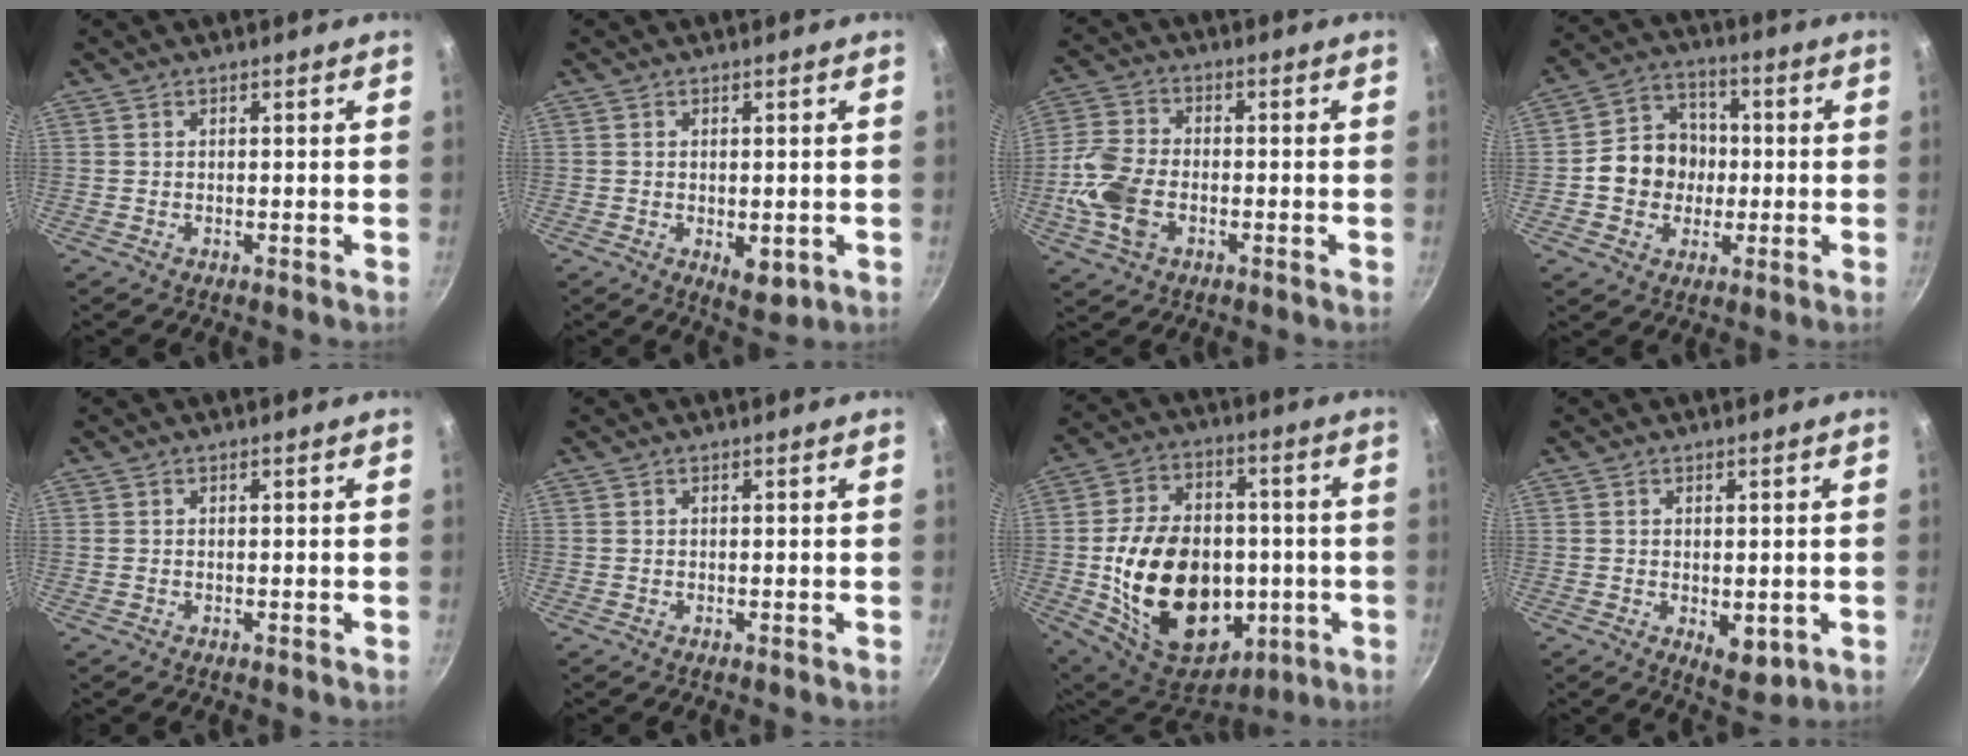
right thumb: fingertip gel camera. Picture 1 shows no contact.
{"total": 4.5, "force": [-0.9, 2.4, 3.6], "torque": [-0.051, -0.013, -0.006]}
{"total": 10.3, "force": [-2.7, 6.7, 7.4], "torque": [-0.150, 0.017, -0.065]}
{"total": 11.3, "force": [-0.8, 10.0, 5.2], "torque": [-0.051, 0.022, -0.028]}
{"total": 0.0}
{"total": 0.0}
{"total": 27.1, "force": [-3.4, 19.0, 19.1], "torque": [-0.304, 0.023, -0.034]}
{"total": 5.0, "force": [-0.9, 2.9, 4.0], "torque": [-0.054, -0.012, -0.004]}